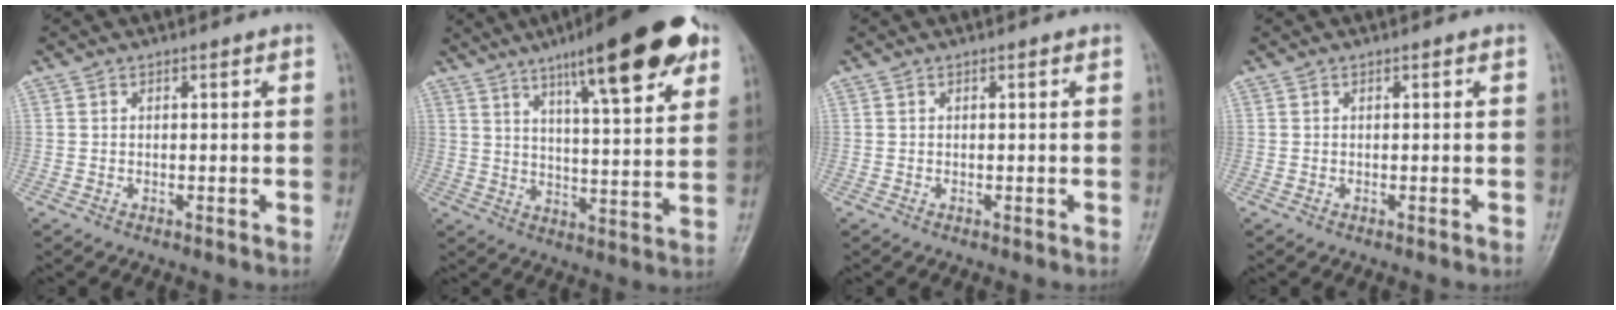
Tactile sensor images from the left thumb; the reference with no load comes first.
{"total": 20.4, "force": [11.4, 4.6, 16.3], "torque": [-0.212, -0.030, 0.171]}
{"total": 0.0}
{"total": 0.0}